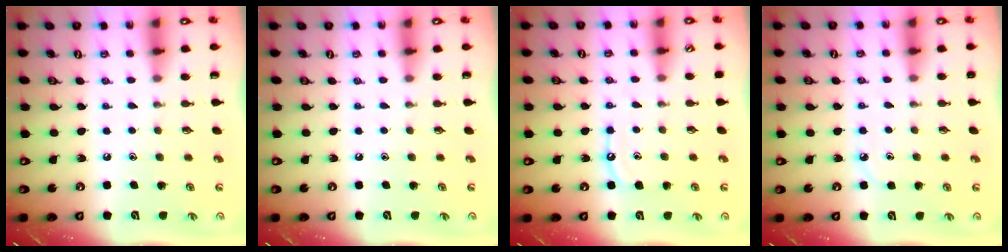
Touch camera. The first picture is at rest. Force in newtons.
{"total": 0.0}
{"total": 7.0, "press": 7.0, "slide": 0.7}
{"total": 4.4, "press": 4.4, "slide": 0.5}